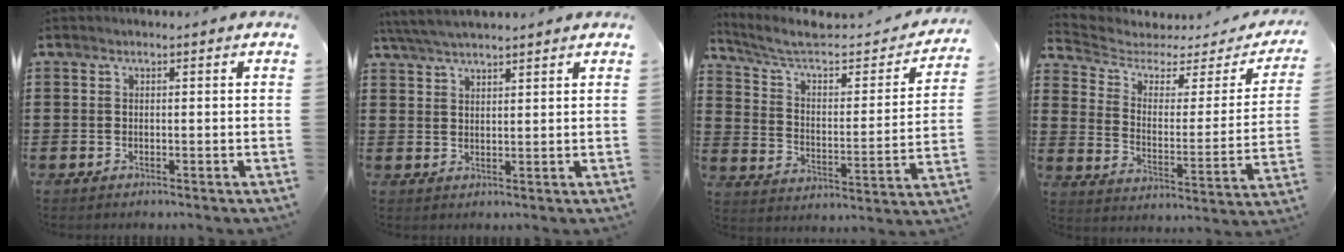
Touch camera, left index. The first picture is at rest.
{"total": 4.0, "force": [3.7, 0.3, 1.5], "torque": [-0.039, -0.003, 0.069]}
{"total": 6.9, "force": [5.5, 1.8, 3.8], "torque": [-0.098, -0.036, 0.092]}
{"total": 3.5, "force": [2.5, 1.9, 1.6], "torque": [-0.052, -0.015, 0.035]}